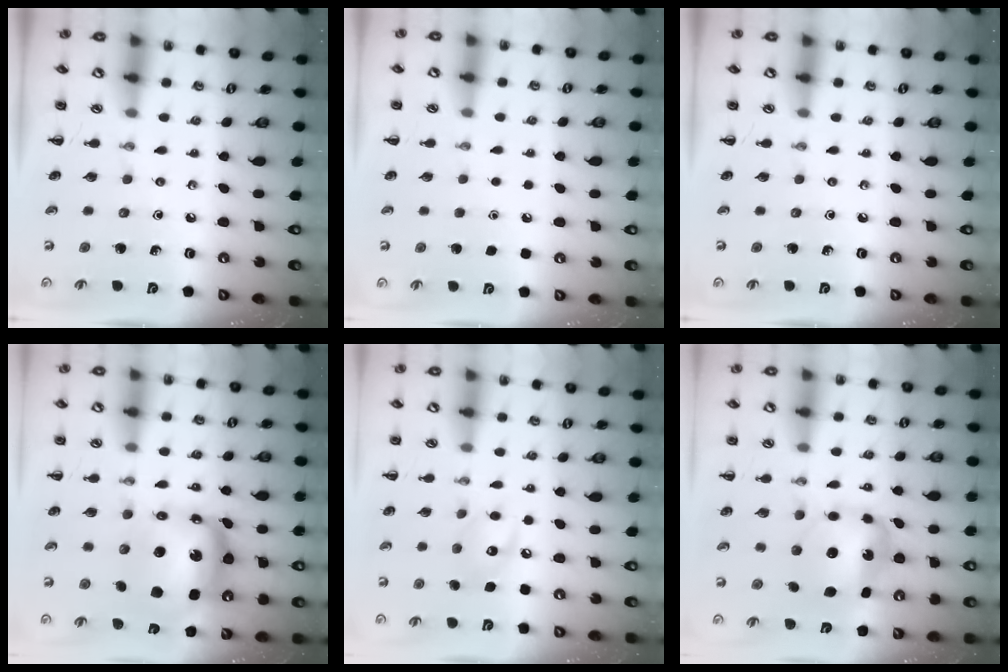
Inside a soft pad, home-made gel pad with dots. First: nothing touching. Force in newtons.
{"total": 1.7, "press": 1.7, "slide": 0.1}
{"total": 0.0}
{"total": 9.2, "press": 8.8, "slide": 2.9}
{"total": 8.2, "press": 8.1, "slide": 1.1}
{"total": 6.1, "press": 6.0, "slide": 1.0}